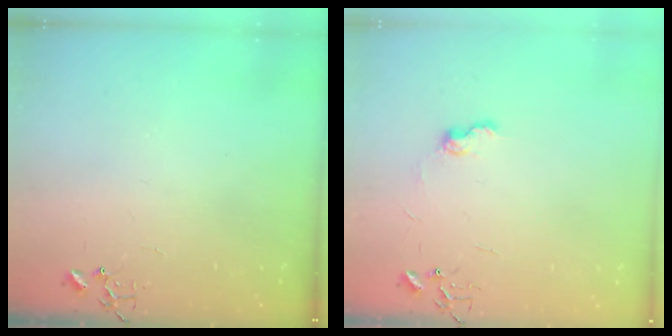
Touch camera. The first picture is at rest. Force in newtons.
{"total": 7.6, "press": 7.5, "slide": 0.7}